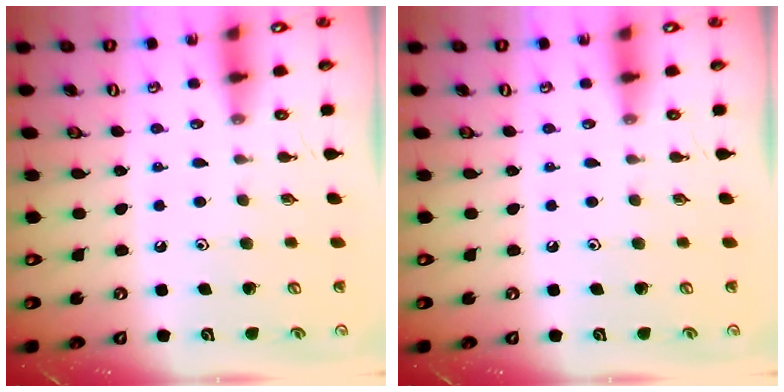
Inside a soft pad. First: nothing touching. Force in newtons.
{"total": 0.0}